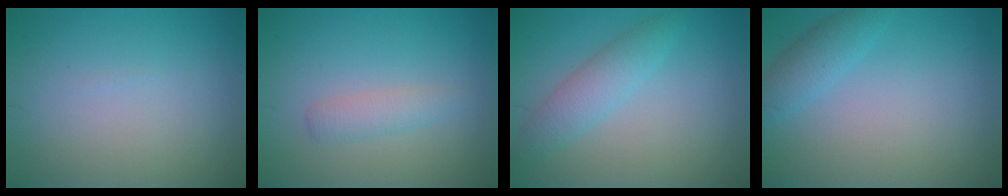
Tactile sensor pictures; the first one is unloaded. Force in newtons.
{"total": 1.7, "press": 1.7, "slide": 0.1}
{"total": 2.9, "press": 2.9, "slide": 0.1}
{"total": 2.4, "press": 2.4, "slide": 0.1}